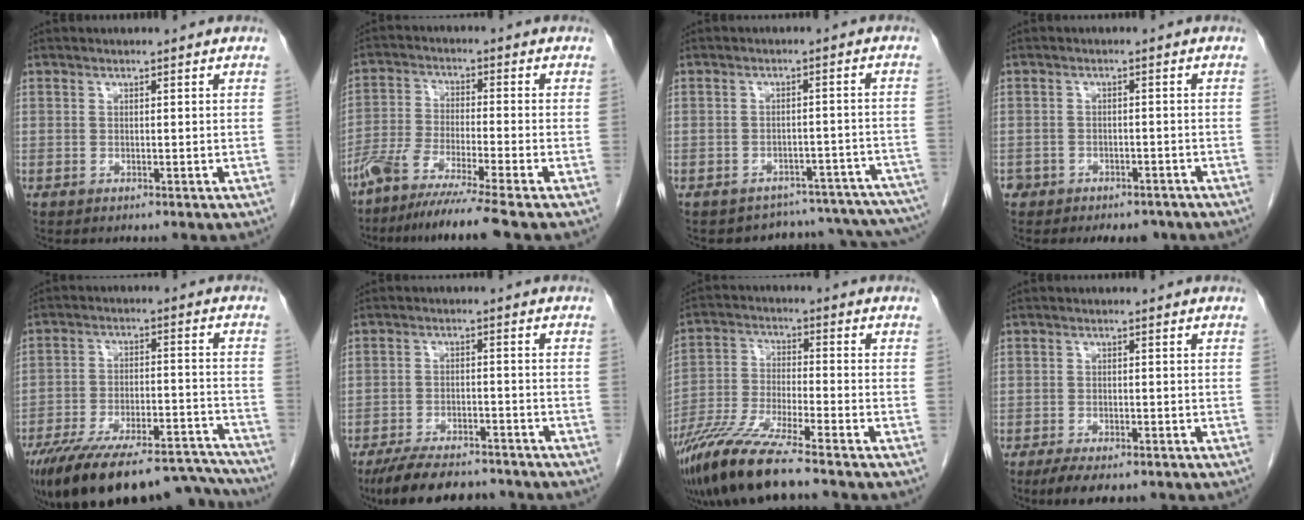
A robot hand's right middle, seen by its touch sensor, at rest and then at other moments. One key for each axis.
{"total": 8.8, "fx": -7.1, "fy": -1.4, "fz": 5.1, "tx": -0.091, "ty": -0.034, "tz": -0.130}
{"total": 14.9, "fx": -14.2, "fy": 4.3, "fz": 1.9, "tx": 0.002, "ty": 0.047, "tz": -0.154}
{"total": 6.3, "fx": -4.9, "fy": 3.6, "fz": 1.5, "tx": -0.016, "ty": 0.016, "tz": -0.065}
{"total": 24.8, "fx": -21.9, "fy": 5.2, "fz": 10.4, "tx": -0.153, "ty": -0.003, "tz": -0.322}
{"total": 12.1, "fx": -10.5, "fy": 3.2, "fz": 5.1, "tx": -0.082, "ty": -0.004, "tz": -0.159}
{"total": 11.7, "fx": -9.1, "fy": 0.0, "fz": 7.3, "tx": -0.150, "ty": -0.034, "tz": -0.172}
{"total": 5.5, "fx": -4.1, "fy": 1.9, "fz": 3.1, "tx": -0.049, "ty": -0.009, "tz": -0.060}